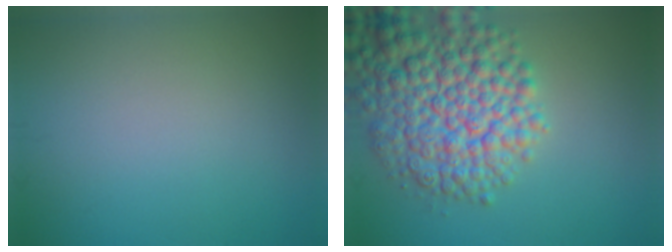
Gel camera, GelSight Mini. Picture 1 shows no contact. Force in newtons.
{"total": 9.5, "press": 9.4, "slide": 0.4}